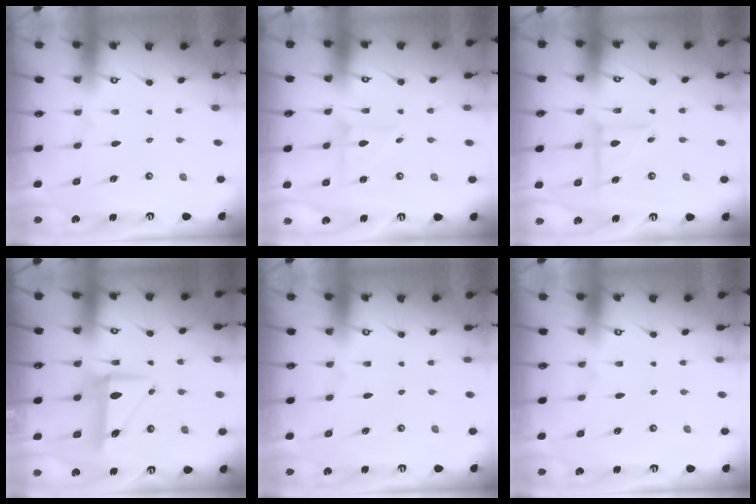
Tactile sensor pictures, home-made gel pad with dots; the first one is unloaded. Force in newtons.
{"total": 2.9, "press": 2.9, "slide": 0.3}
{"total": 7.4, "press": 7.4, "slide": 0.5}
{"total": 7.7, "press": 7.5, "slide": 1.5}
{"total": 0.0}
{"total": 0.0}